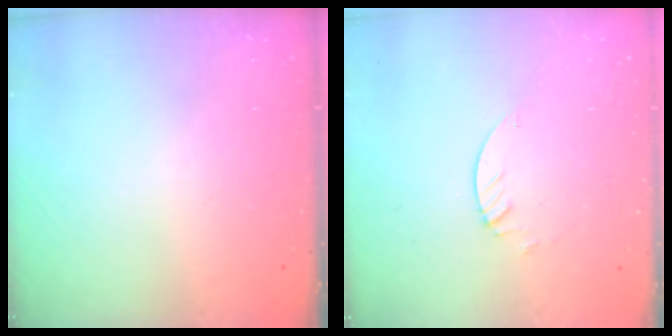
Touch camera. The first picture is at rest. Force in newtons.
{"total": 1.3, "press": 1.3, "slide": 0.1}